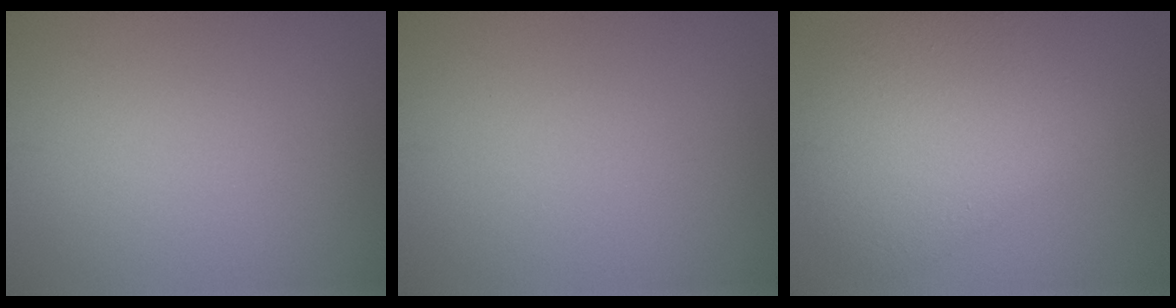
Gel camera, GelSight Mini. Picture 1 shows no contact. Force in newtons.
{"total": 0.0}
{"total": 7.0, "press": 7.0, "slide": 0.3}